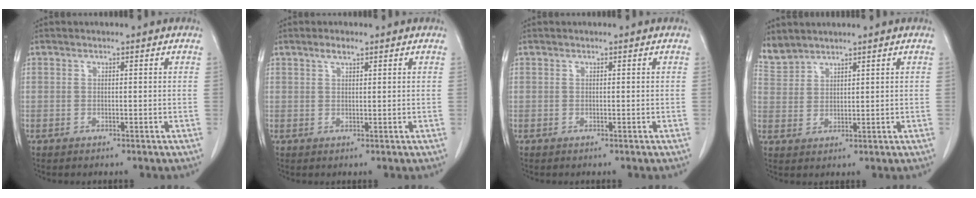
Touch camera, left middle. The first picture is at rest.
{"total": 1.7, "force": [1.2, 0.4, 1.1], "torque": [-0.025, 0.003, 0.022]}
{"total": 0.0}
{"total": 3.5, "force": [3.5, 0.5, -0.2], "torque": [-0.005, 0.007, 0.078]}